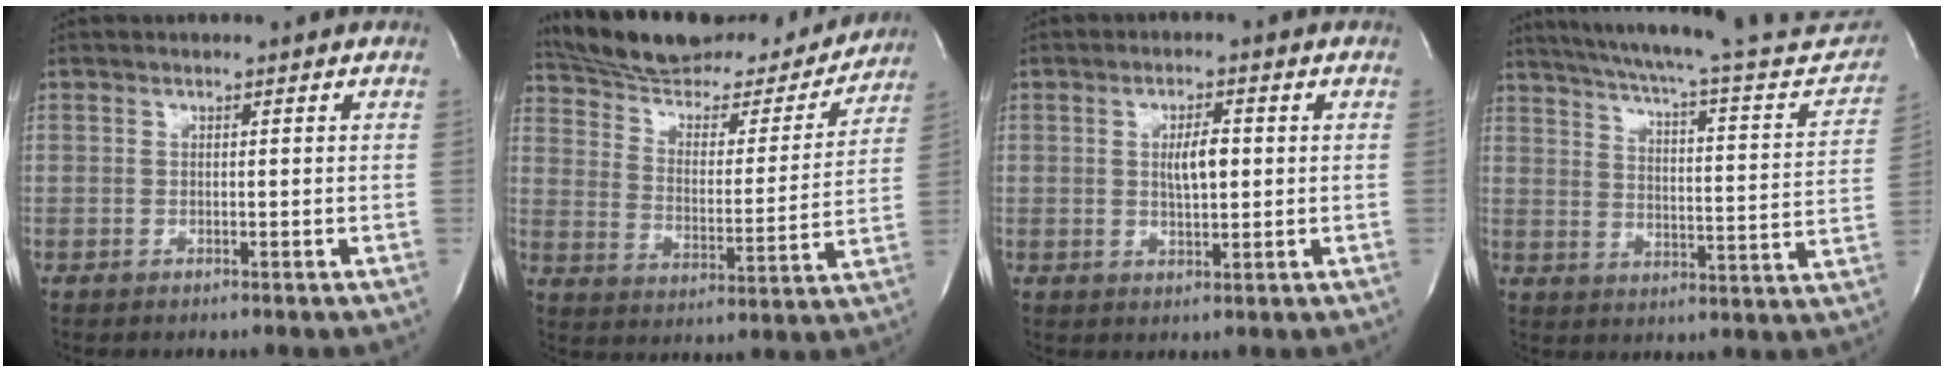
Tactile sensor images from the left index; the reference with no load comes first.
{"total": 23.4, "force": [21.6, 5.3, 7.2], "torque": [-0.118, -0.015, 0.308]}
{"total": 4.1, "force": [0.5, 1.3, 3.8], "torque": [-0.066, 0.001, 0.010]}
{"total": 27.7, "force": [24.9, 3.4, 11.7], "torque": [-0.181, -0.057, 0.309]}